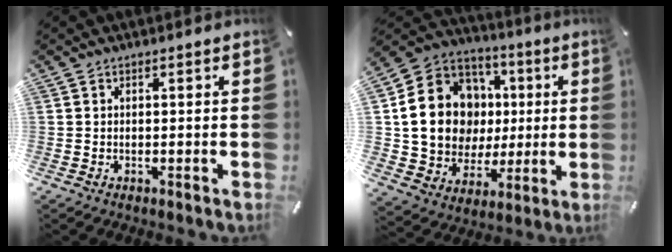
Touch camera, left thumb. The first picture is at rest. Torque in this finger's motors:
{"motor_torque": [2.54, 2.47, 1.81, 0.13, 0.25]}